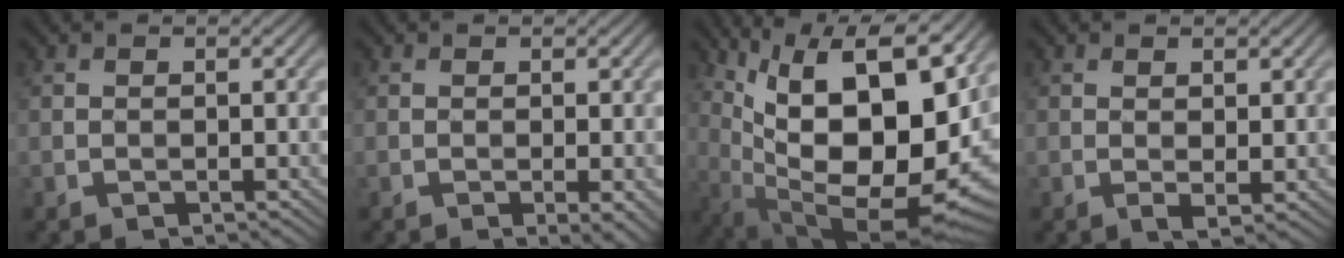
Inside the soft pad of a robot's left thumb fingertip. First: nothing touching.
{"total": 1.9, "force": [-0.5, 0.3, 1.8], "torque": [-0.034, -0.002, -0.008]}
{"total": 19.4, "force": [3.6, 9.2, 16.6], "torque": [-0.246, 0.005, 0.077]}
{"total": 1.9, "force": [0.7, 0.5, 1.7], "torque": [-0.037, -0.006, 0.018]}